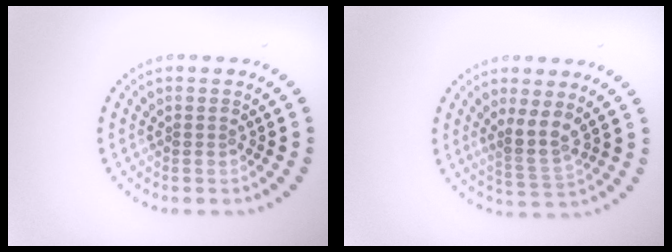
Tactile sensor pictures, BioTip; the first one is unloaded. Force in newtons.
{"total": 2.8, "press": 2.1, "slide": 1.9}